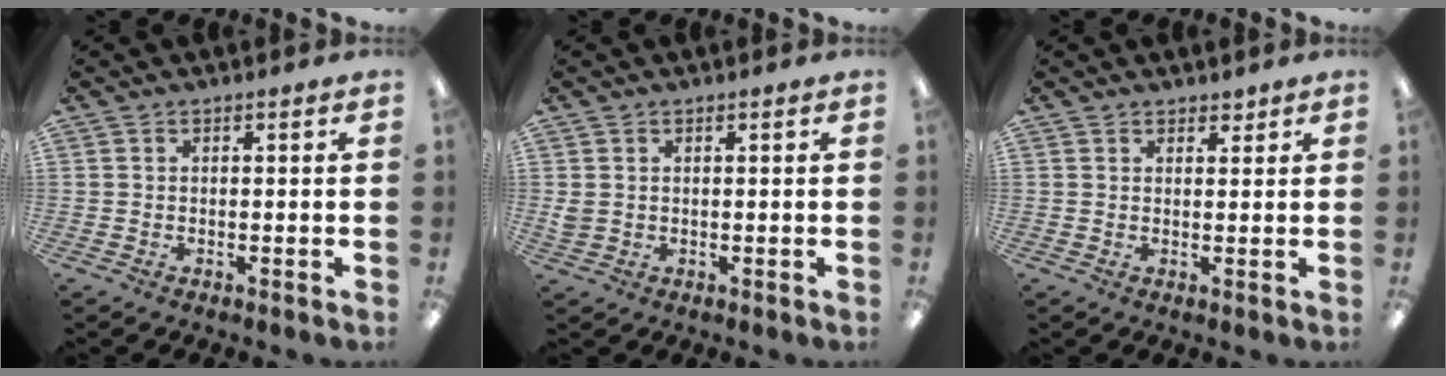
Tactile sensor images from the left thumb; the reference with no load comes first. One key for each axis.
{"total": 1.9, "fx": 0.7, "fy": 1.6, "fz": 0.7, "tx": -0.008, "ty": -0.001, "tz": 0.011}
{"total": 1.9, "fx": 1.7, "fy": 0.8, "fz": 0.2, "tx": 0.004, "ty": -0.004, "tz": 0.029}